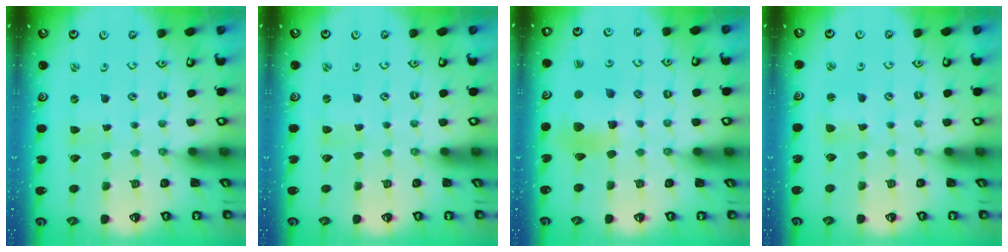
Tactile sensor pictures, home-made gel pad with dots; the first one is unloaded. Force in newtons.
{"total": 0.7, "press": 0.7, "slide": 0.2}
{"total": 10.9, "press": 10.8, "slide": 1.3}
{"total": 1.7, "press": 1.7, "slide": 0.2}